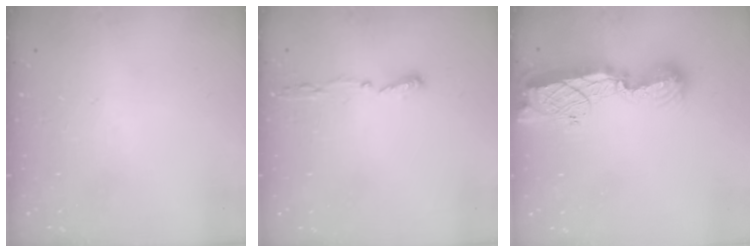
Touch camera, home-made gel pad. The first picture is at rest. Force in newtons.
{"total": 4.9, "press": 4.8, "slide": 1.2}
{"total": 12.4, "press": 12.4, "slide": 1.0}